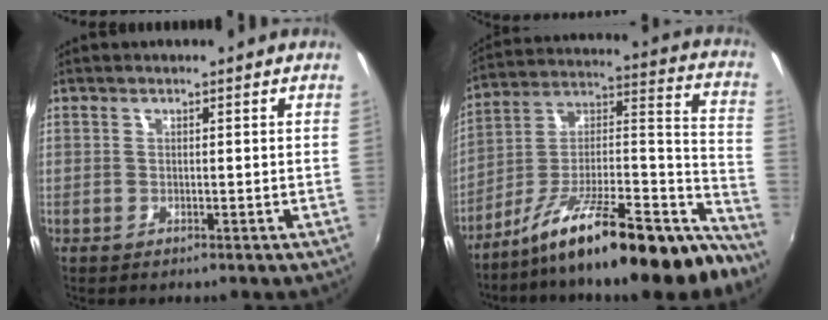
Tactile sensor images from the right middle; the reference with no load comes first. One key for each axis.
{"total": 24.3, "fx": -17.6, "fy": 4.2, "fz": 16.2, "tx": -0.219, "ty": 0.001, "tz": -0.282}